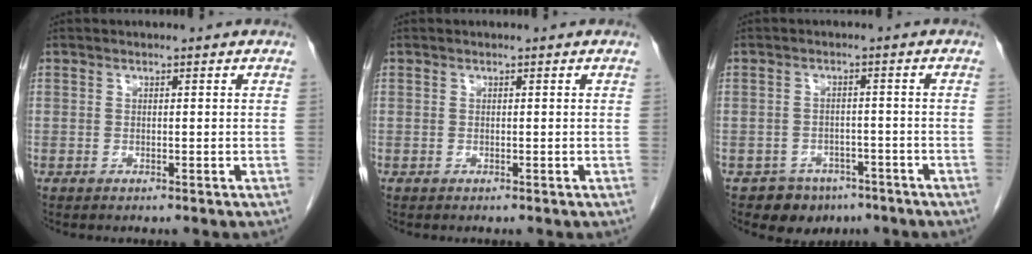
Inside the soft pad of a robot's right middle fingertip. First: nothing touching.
{"total": 0.0}
{"total": 5.2, "force": [-3.7, 3.7, 0.7], "torque": [-0.004, 0.013, -0.047]}